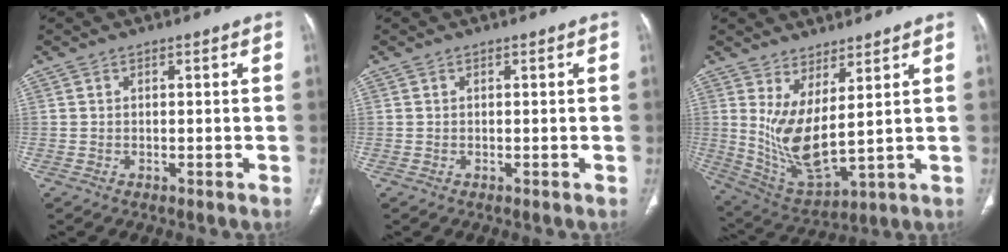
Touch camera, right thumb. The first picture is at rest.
{"total": 0.0}
{"total": 11.2, "force": [3.1, 3.6, 10.2], "torque": [-0.205, -0.043, 0.081]}